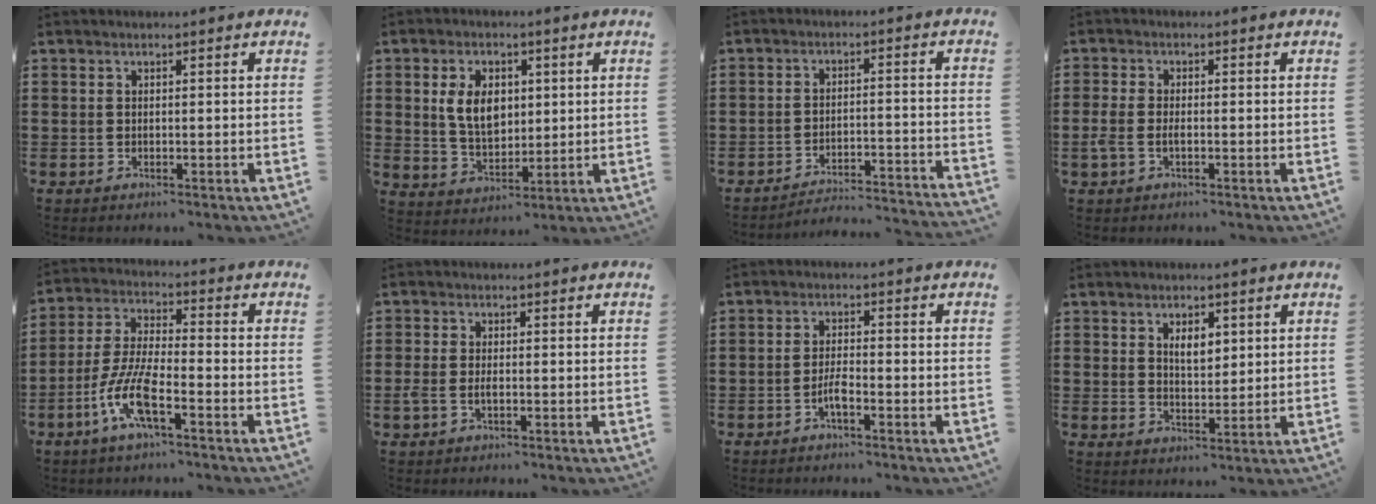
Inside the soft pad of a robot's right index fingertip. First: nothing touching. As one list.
[{"total": 7.2, "force": [1.4, 4.7, 5.3], "torque": [-0.121, 0.007, 0.019]}, {"total": 3.7, "force": [-3.6, 0.0, 0.8], "torque": [-0.022, -0.006, -0.079]}, {"total": 2.1, "force": [-0.8, 0.9, 1.7], "torque": [-0.047, -0.006, -0.018]}, {"total": 8.6, "force": [-4.4, 1.8, 7.2], "torque": [-0.172, -0.014, -0.086]}, {"total": 2.0, "force": [-0.7, 0.9, 1.6], "torque": [-0.045, -0.006, -0.016]}, {"total": 3.0, "force": [-1.6, 0.5, 2.5], "torque": [-0.060, -0.005, -0.033]}, {"total": 3.6, "force": [1.6, 1.8, 2.7], "torque": [-0.053, 0.004, 0.026]}]